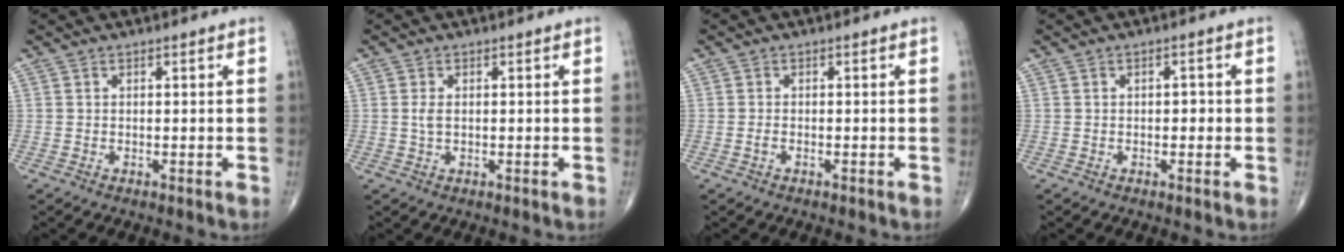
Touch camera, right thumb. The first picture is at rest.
{"total": 1.8, "force": [0.1, 1.0, 1.5], "torque": [-0.035, 0.000, 0.002]}
{"total": 0.6, "force": [-0.3, 0.3, 0.5], "torque": [-0.013, 0.000, -0.005]}
{"total": 1.7, "force": [-0.1, 1.1, 1.3], "torque": [-0.010, 0.004, -0.006]}